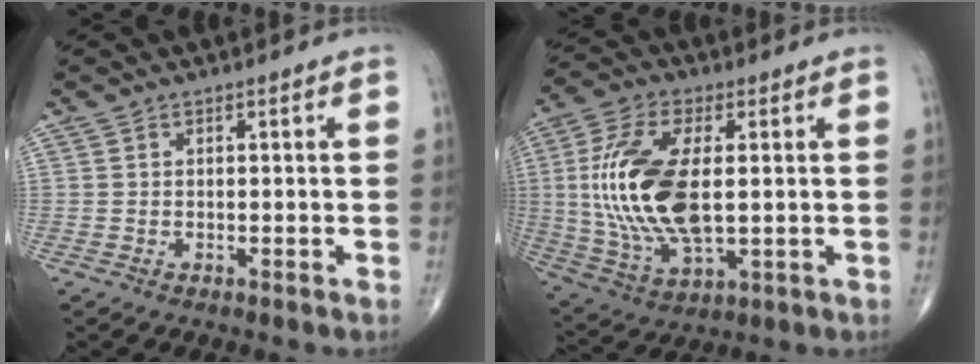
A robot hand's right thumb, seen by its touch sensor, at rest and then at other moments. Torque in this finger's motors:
{"motor_torque": [1.92, 3.09, 2.06, 0.32, 0.22]}